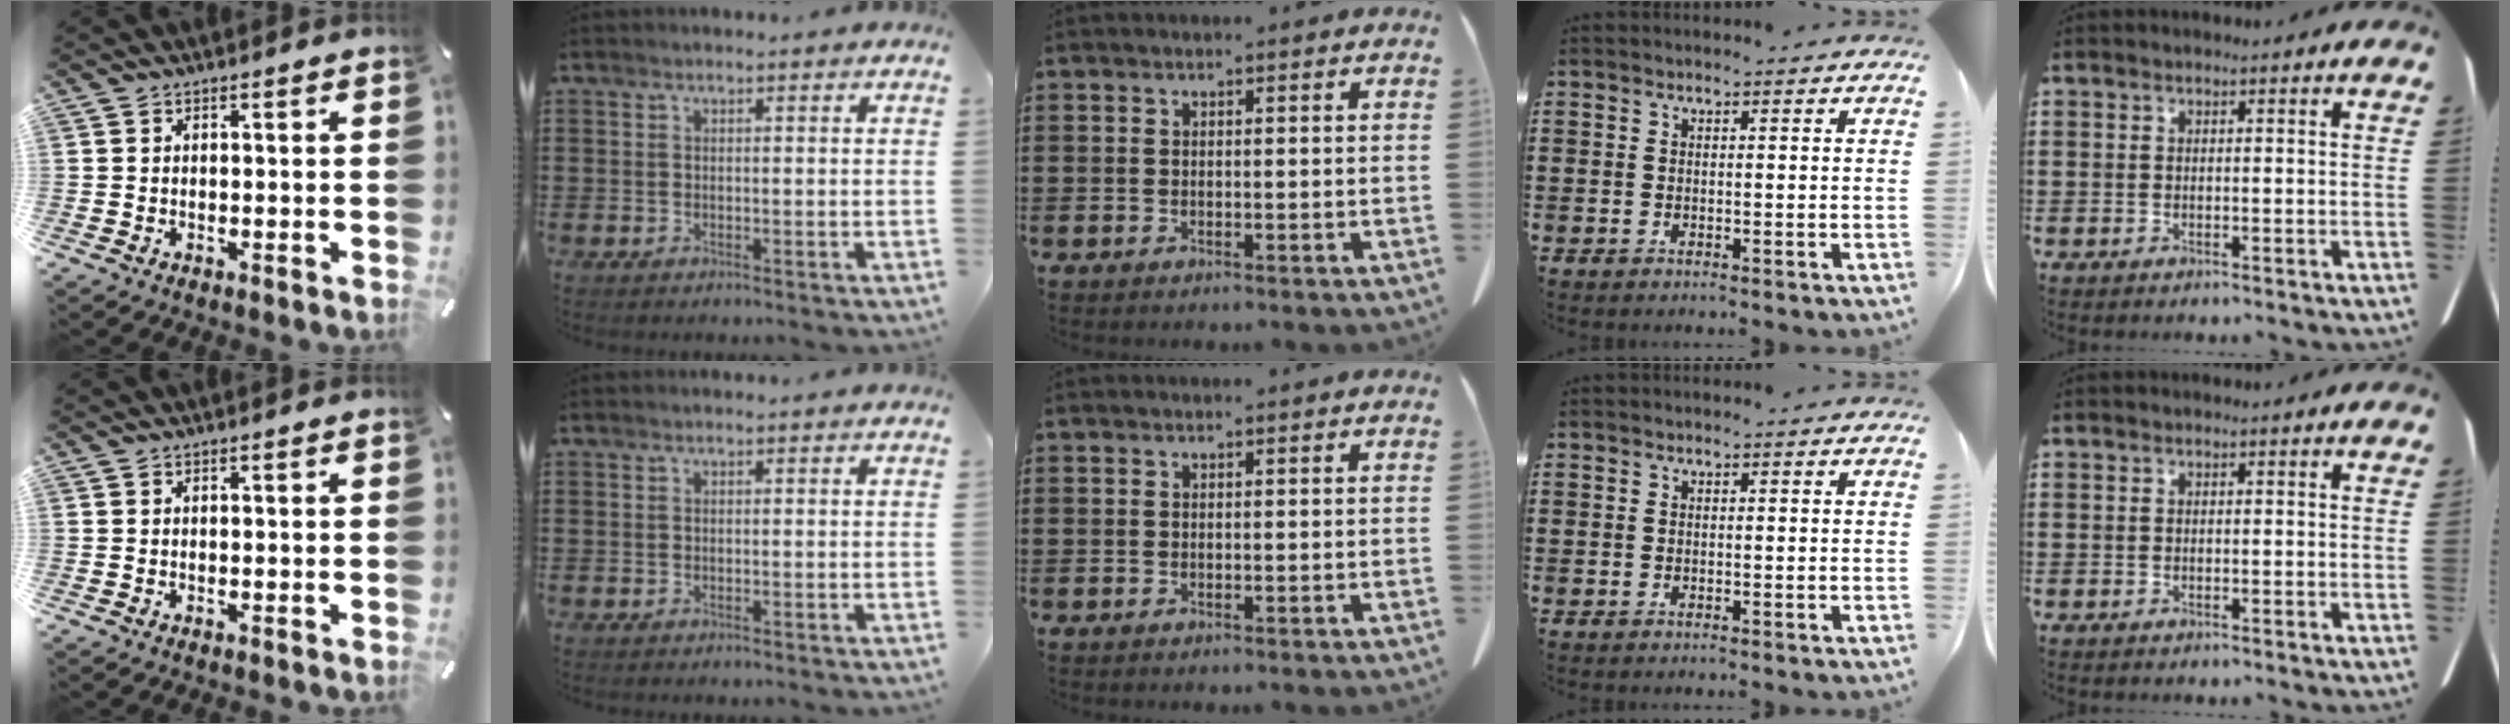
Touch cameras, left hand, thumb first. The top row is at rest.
{}